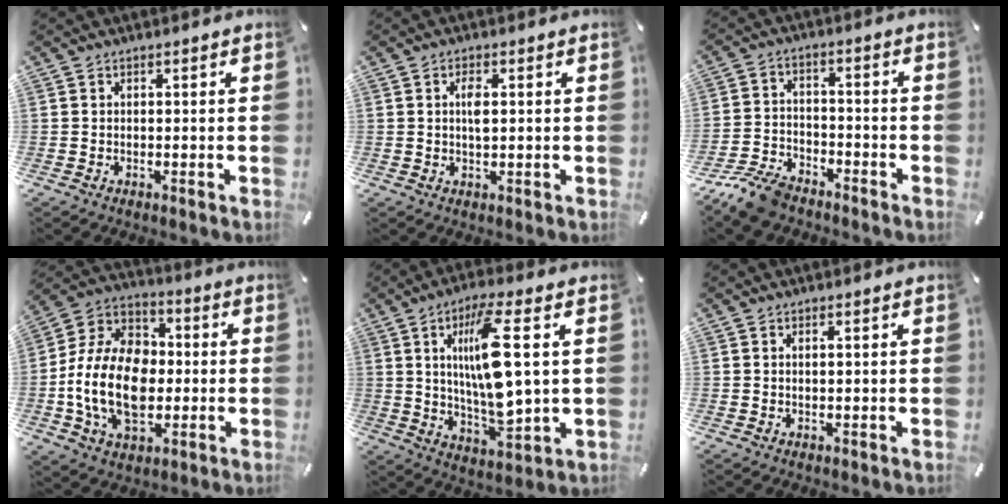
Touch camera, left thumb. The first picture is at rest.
{"total": 3.2, "force": [0.5, 1.3, 2.9], "torque": [-0.051, 0.002, 0.005]}
{"total": 9.4, "force": [-7.8, 3.6, 3.8], "torque": [-0.080, 0.037, -0.150]}
{"total": 18.4, "force": [-3.3, 13.3, 12.4], "torque": [-0.279, 0.018, -0.063]}
{"total": 15.9, "force": [3.8, 4.9, 14.6], "torque": [-0.280, -0.015, 0.054]}
{"total": 1.1, "force": [0.3, 0.3, 1.1], "torque": [-0.020, 0.001, 0.004]}